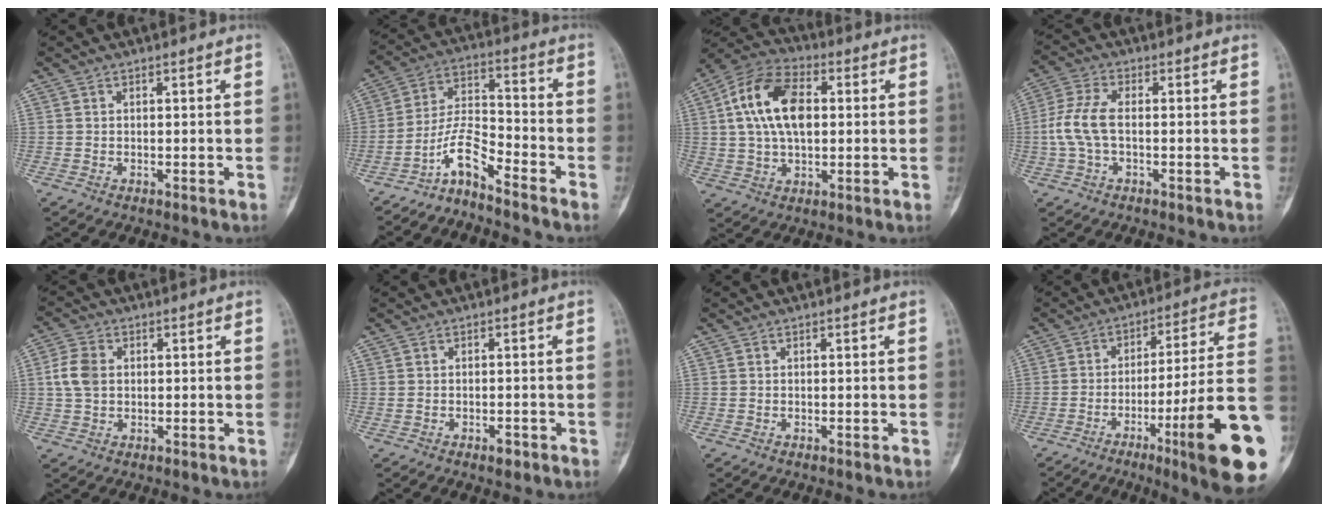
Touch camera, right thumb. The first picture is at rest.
{"total": 7.5, "force": [-6.1, 1.4, 4.1], "torque": [-0.084, 0.076, -0.127]}
{"total": 15.3, "force": [2.5, 8.9, 12.2], "torque": [-0.221, 0.019, 0.040]}
{"total": 7.0, "force": [-0.6, 3.3, 6.1], "torque": [-0.156, 0.016, -0.017]}
{"total": 5.6, "force": [0.6, 4.1, 3.8], "torque": [-0.080, 0.007, 0.010]}
{"total": 1.3, "force": [-0.8, 0.7, 0.8], "torque": [-0.012, 0.005, -0.015]}
{"total": 0.0}
{"total": 22.7, "force": [-7.9, 1.5, 21.2], "torque": [-0.255, 0.020, -0.117]}